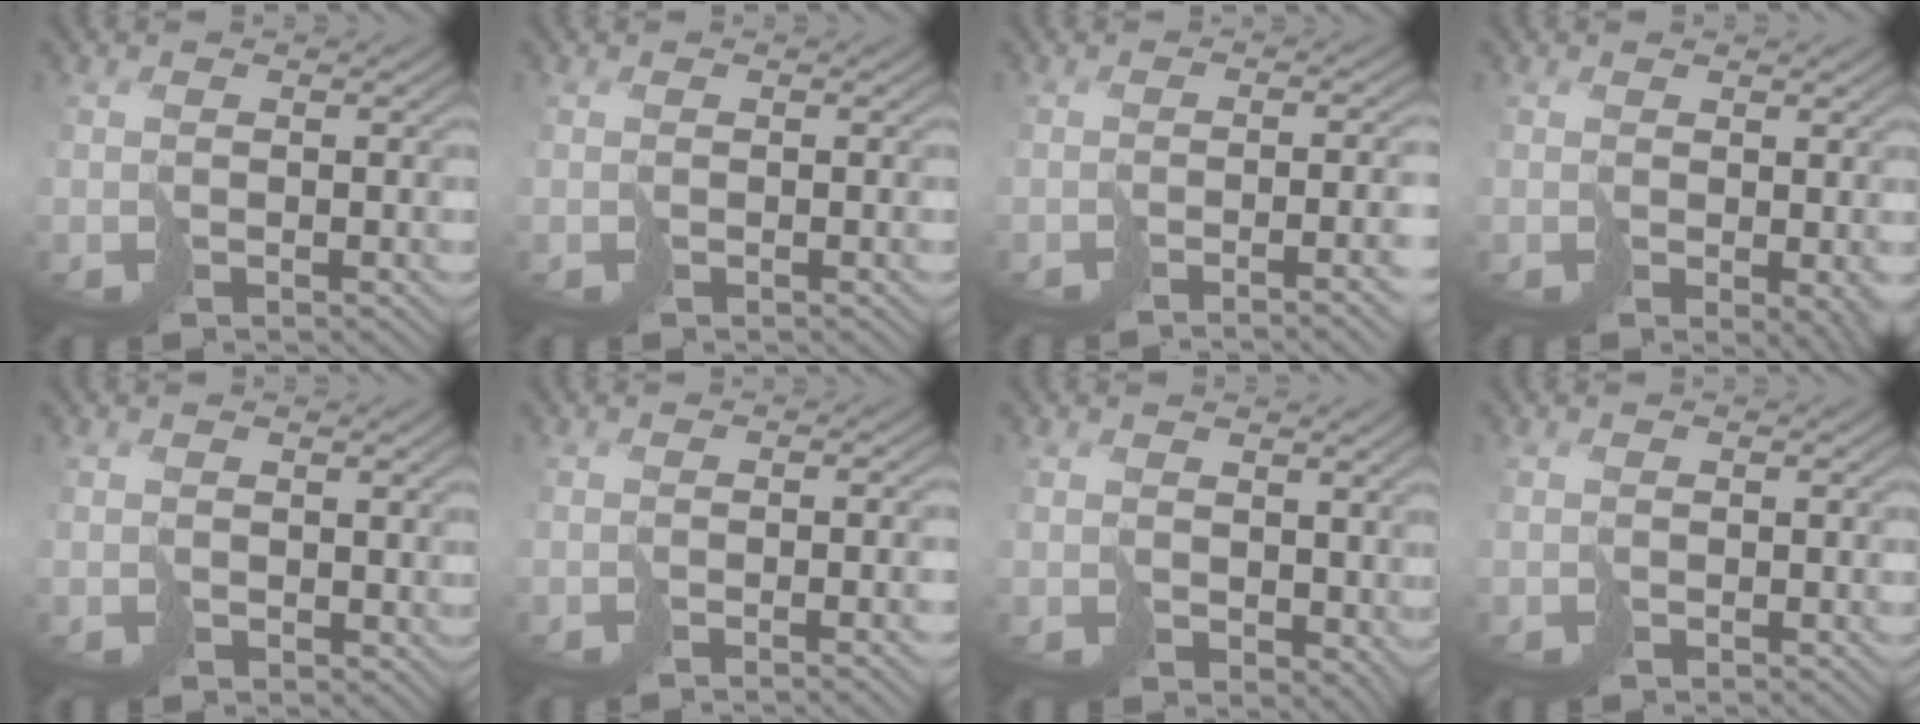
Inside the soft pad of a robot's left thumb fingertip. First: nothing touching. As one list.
[{"total": 0.0}, {"total": 6.2, "force": [-2.2, 1.5, 5.6], "torque": [-0.064, -0.007, -0.030]}, {"total": 3.0, "force": [-0.4, 1.6, 2.5], "torque": [-0.032, -0.011, -0.005]}, {"total": 1.3, "force": [0.9, 0.9, 0.3], "torque": [-0.011, -0.002, 0.016]}, {"total": 3.0, "force": [-1.0, 0.5, 2.8], "torque": [-0.039, 0.002, -0.018]}, {"total": 4.5, "force": [1.7, 3.2, 2.6], "torque": [-0.065, -0.014, 0.037]}, {"total": 0.0}]